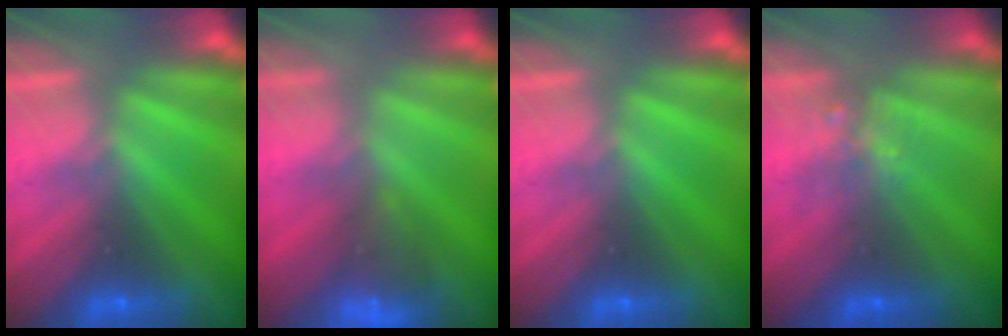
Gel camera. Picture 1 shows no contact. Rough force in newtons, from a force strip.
{"total": 6.6}
{"total": 0.0}
{"total": 2.3}